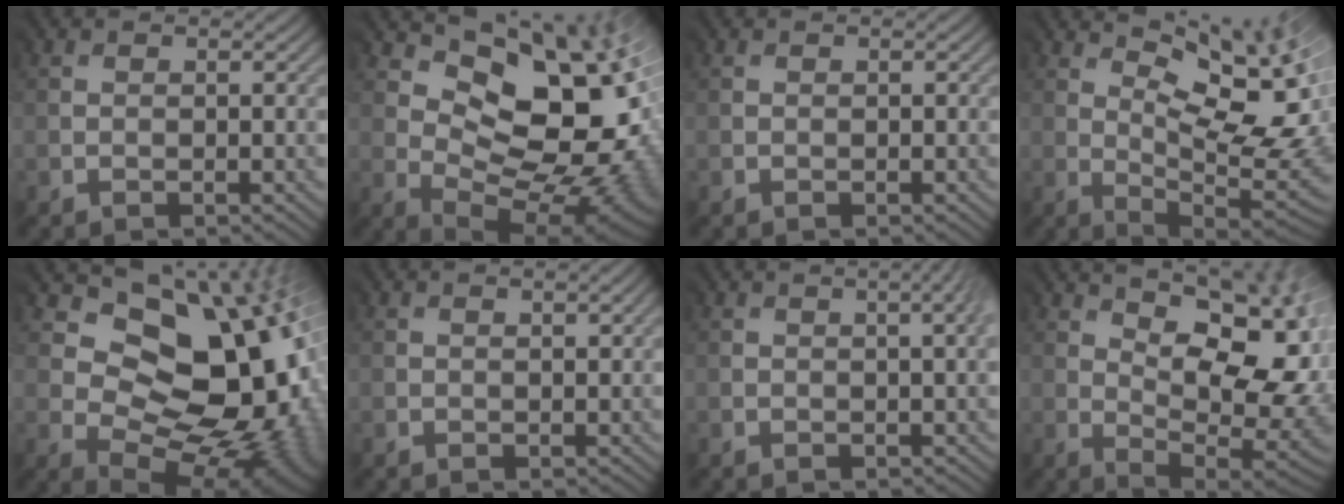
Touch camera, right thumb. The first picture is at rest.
{"total": 15.2, "force": [2.7, 9.3, 11.7], "torque": [-0.105, 0.017, 0.076]}
{"total": 0.0}
{"total": 12.7, "force": [3.5, 4.2, 11.5], "torque": [-0.164, 0.016, 0.066]}
{"total": 14.7, "force": [1.8, 10.4, 10.2], "torque": [-0.111, -0.007, 0.054]}
{"total": 0.0}
{"total": 2.8, "force": [0.1, 0.6, 2.7], "torque": [-0.011, 0.012, -0.006]}
{"total": 15.4, "force": [3.2, 7.1, 13.3], "torque": [-0.167, 0.038, 0.064]}